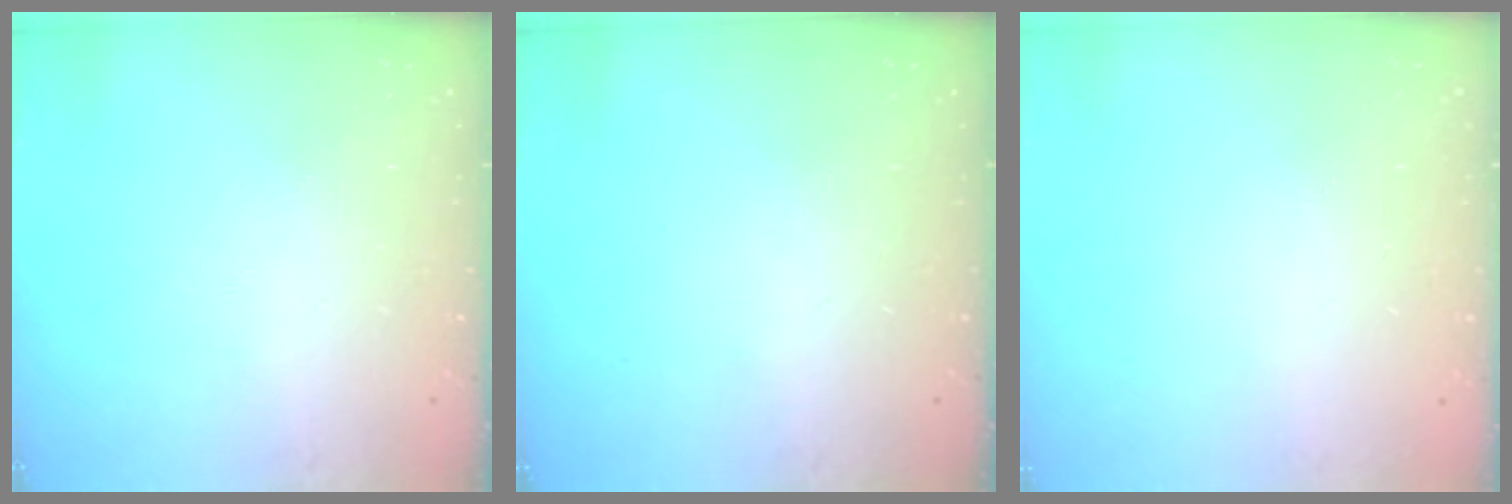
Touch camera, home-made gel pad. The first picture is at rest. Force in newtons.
{"total": 0.0}
{"total": 0.0}